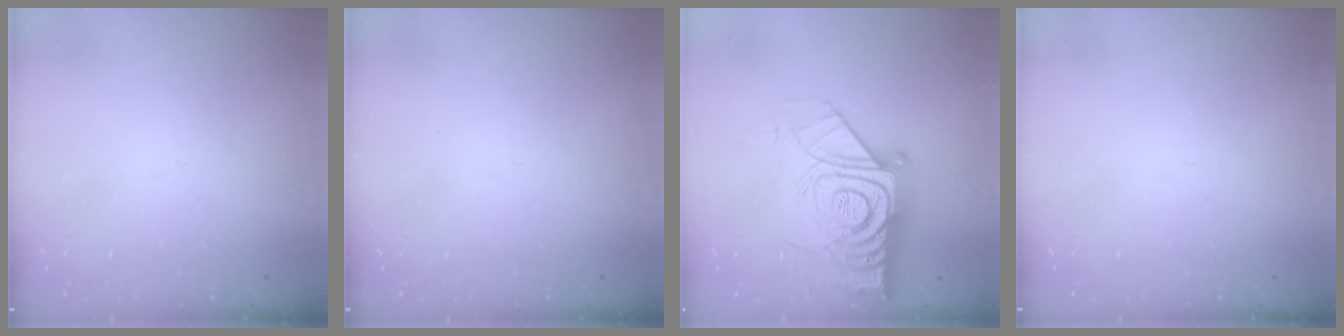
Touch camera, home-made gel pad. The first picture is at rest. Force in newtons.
{"total": 0.0}
{"total": 22.0, "press": 21.9, "slide": 1.7}
{"total": 0.0}